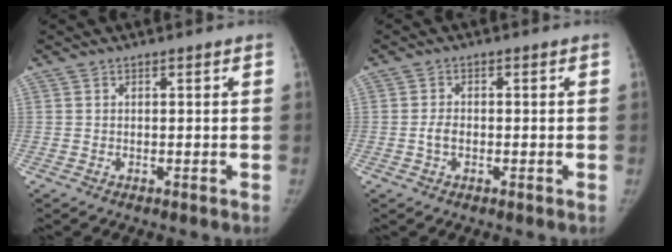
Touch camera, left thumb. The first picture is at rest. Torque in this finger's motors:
{"motor_torque": [-0.11, 0.10, 0.46, 0.08, -0.01]}